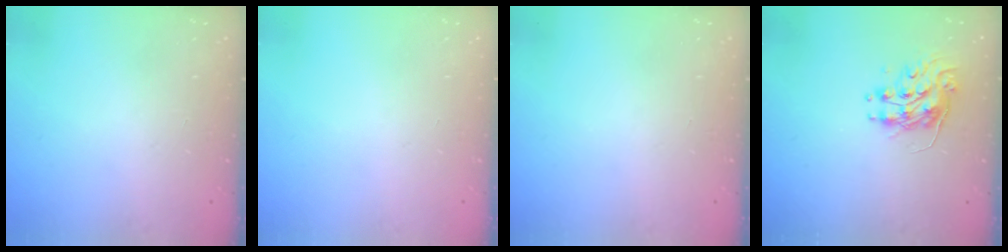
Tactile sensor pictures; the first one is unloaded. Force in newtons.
{"total": 0.0}
{"total": 0.0}
{"total": 8.8, "press": 8.8, "slide": 0.3}